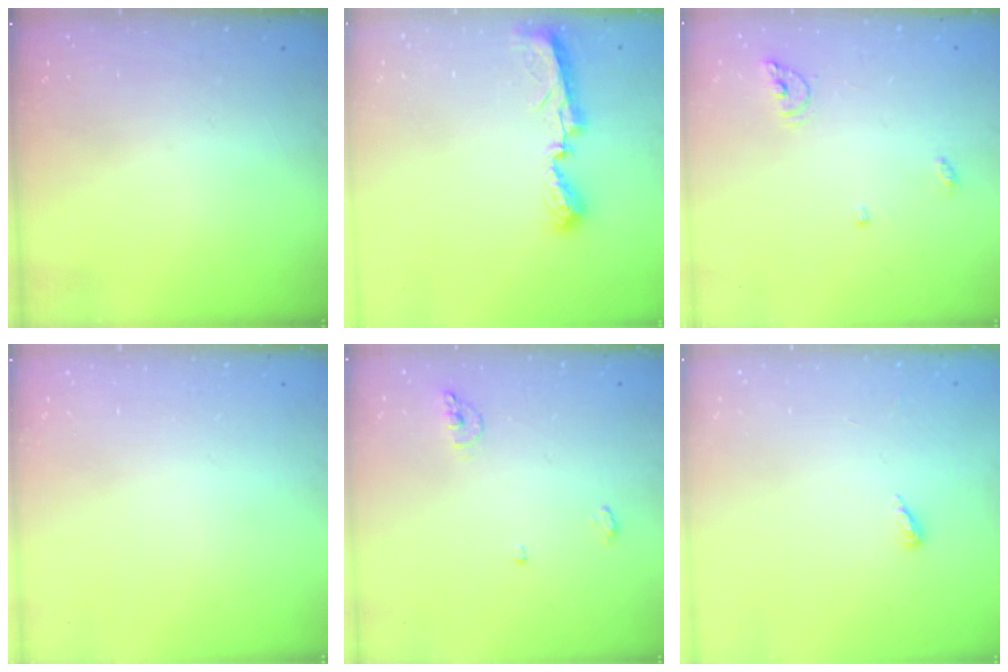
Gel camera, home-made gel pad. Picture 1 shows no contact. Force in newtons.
{"total": 8.9, "press": 8.9, "slide": 0.2}
{"total": 5.8, "press": 5.8, "slide": 0.4}
{"total": 0.0}
{"total": 6.4, "press": 6.3, "slide": 1.5}
{"total": 2.8, "press": 2.8, "slide": 0.2}